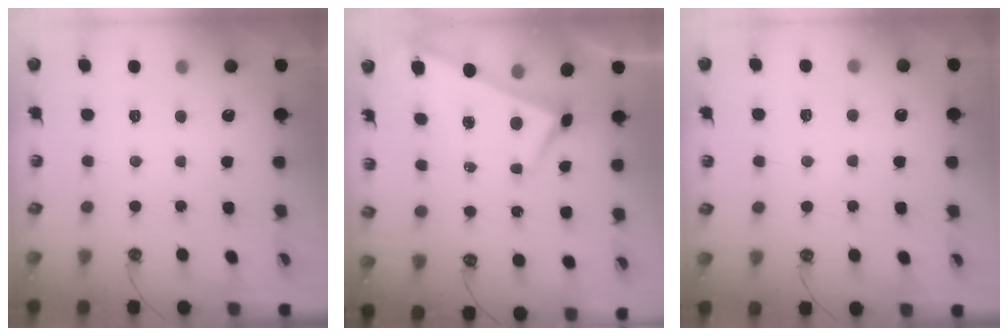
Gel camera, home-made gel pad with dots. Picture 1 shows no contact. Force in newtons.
{"total": 2.2, "press": 2.2, "slide": 0.3}
{"total": 6.1, "press": 6.1, "slide": 0.4}